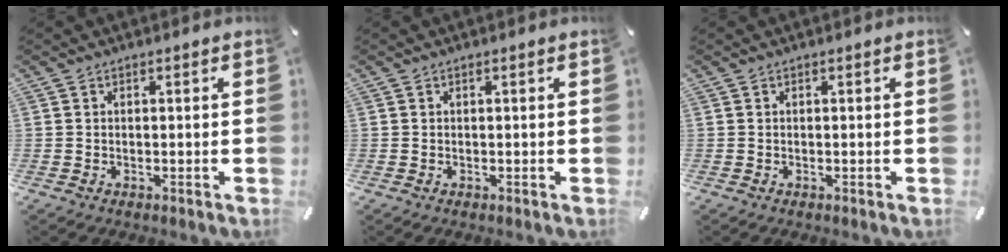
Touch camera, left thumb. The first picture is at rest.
{"total": 0.0}
{"total": 0.0}